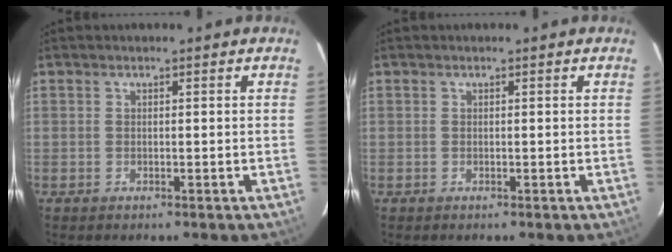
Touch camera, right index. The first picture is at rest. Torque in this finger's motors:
{"motor_torque": [0.00, 0.00, -0.02, 0.00]}